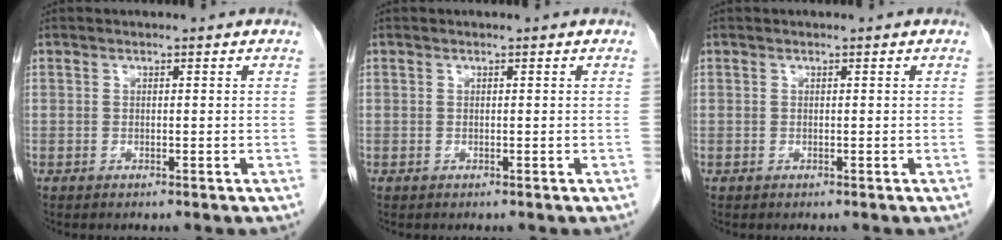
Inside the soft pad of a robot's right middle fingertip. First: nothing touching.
{"total": 0.0}
{"total": 0.0}